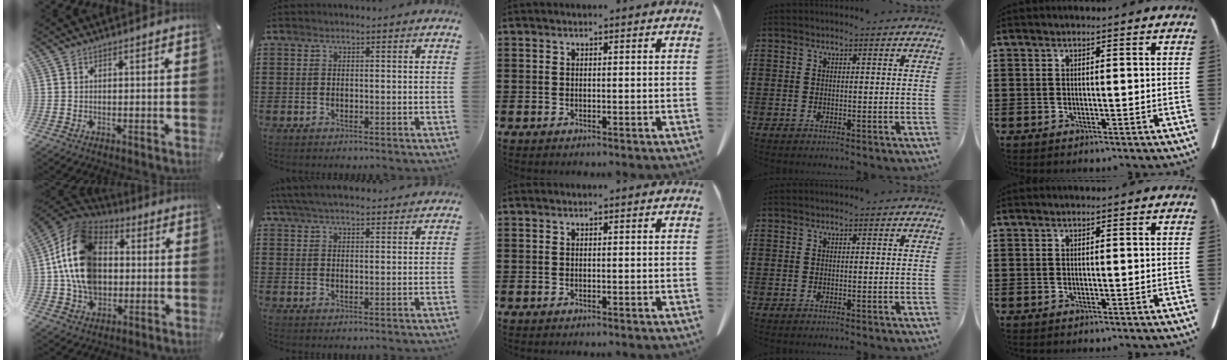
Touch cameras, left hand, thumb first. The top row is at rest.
{"thumb": {"total": 17.3, "force": [0.4, 13.6, 10.7], "torque": [-0.241, 0.011, 0.007]}, "index": {"total": 5.0, "force": [4.7, 0.5, 1.7], "torque": [-0.047, -0.009, 0.086]}}